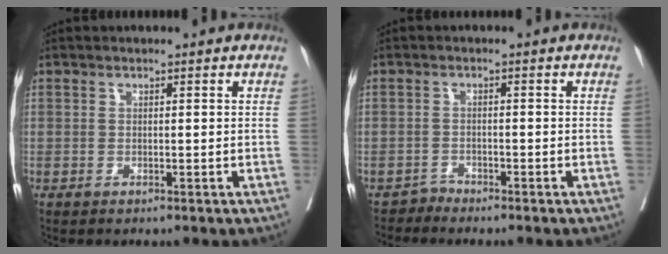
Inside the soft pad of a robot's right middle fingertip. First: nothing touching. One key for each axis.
{"total": 1.3, "fx": -1.1, "fy": 0.0, "fz": -0.6, "tx": 0.020, "ty": -0.005, "tz": -0.020}